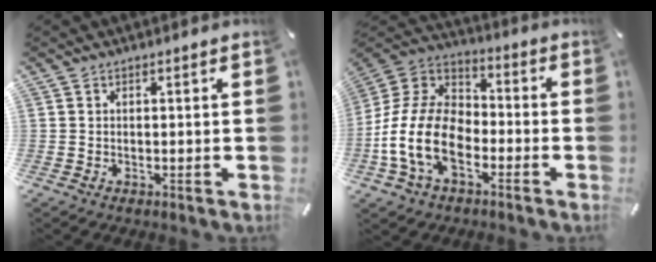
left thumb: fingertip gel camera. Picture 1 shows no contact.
{"total": 15.9, "force": [-6.7, 10.0, 10.3], "torque": [-0.234, 0.024, -0.129]}